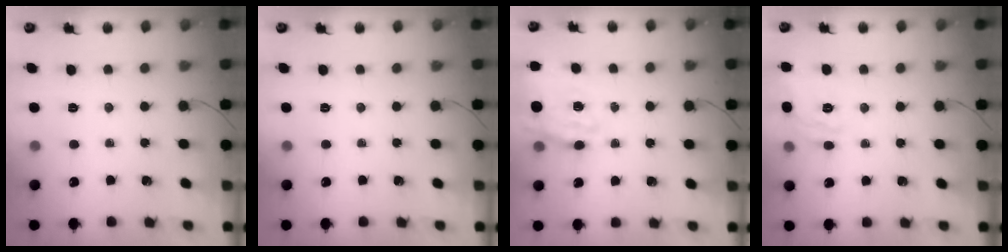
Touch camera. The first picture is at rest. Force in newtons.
{"total": 0.0}
{"total": 13.3, "press": 13.0, "slide": 2.9}
{"total": 7.6, "press": 7.6, "slide": 0.8}